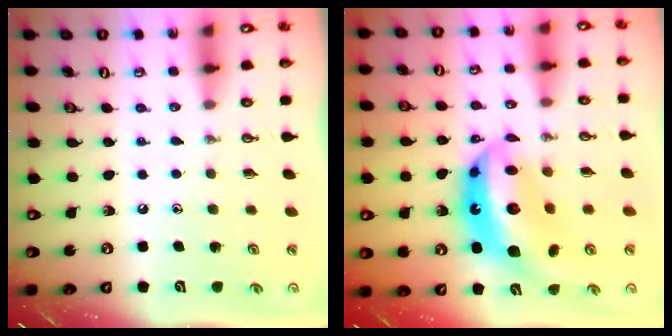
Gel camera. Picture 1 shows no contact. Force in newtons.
{"total": 17.0, "press": 17.0, "slide": 1.5}